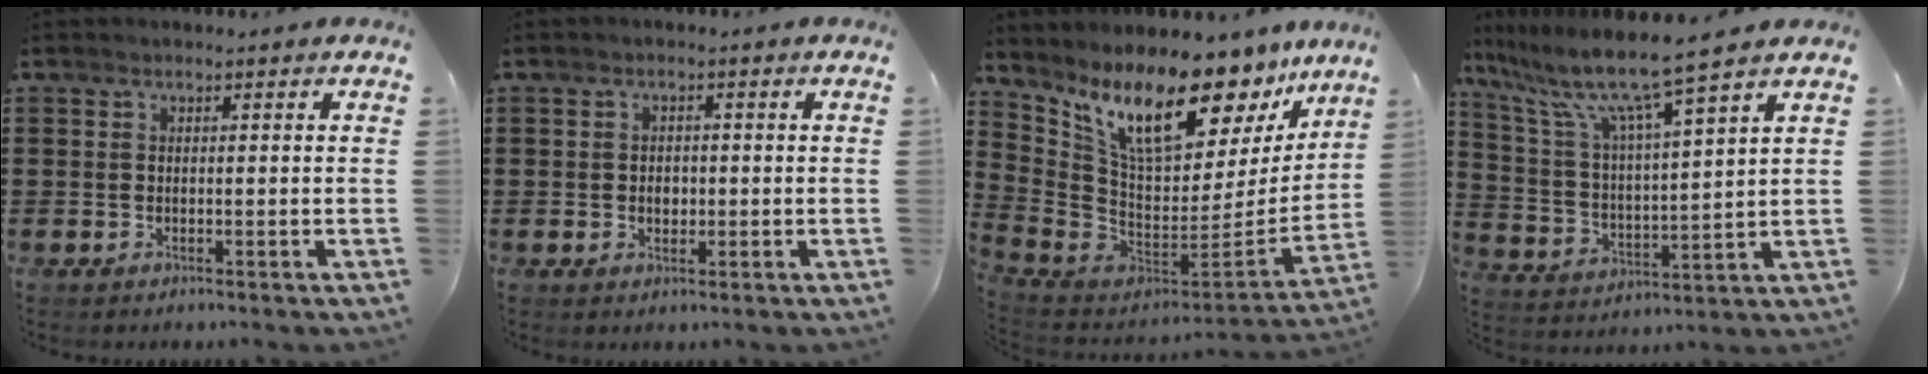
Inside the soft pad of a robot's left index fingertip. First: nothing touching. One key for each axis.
{"total": 1.7, "fx": 0.0, "fy": 1.2, "fz": 1.2, "tx": -0.025, "ty": 0.006, "tz": -0.002}
{"total": 14.7, "fx": 9.9, "fy": 4.9, "fz": 9.6, "tx": -0.201, "ty": -0.064, "tz": 0.171}
{"total": 9.1, "fx": 7.6, "fy": -0.5, "fz": 5.1, "tx": -0.132, "ty": -0.046, "tz": 0.121}